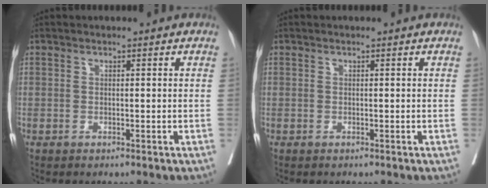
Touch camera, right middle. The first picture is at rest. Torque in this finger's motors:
{"motor_torque": [-0.32, -0.05, -0.03, -0.02]}